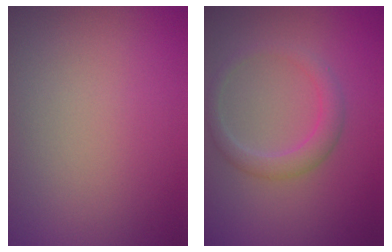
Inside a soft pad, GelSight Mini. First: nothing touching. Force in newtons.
{"total": 2.3, "press": 2.3, "slide": 0.3}